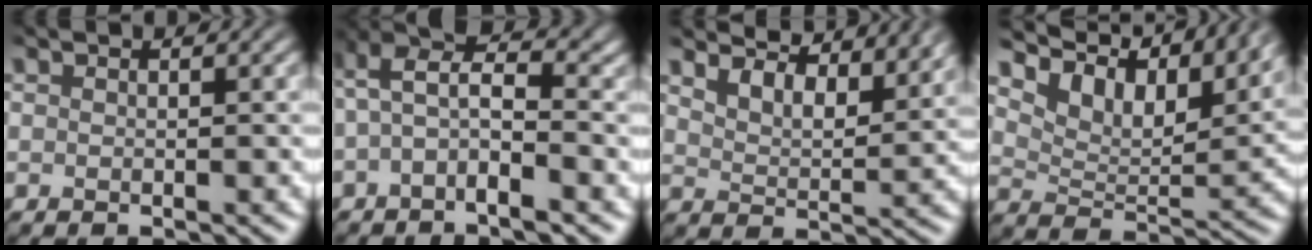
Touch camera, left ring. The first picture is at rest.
{"total": 5.0, "force": [-0.3, 2.1, 4.5], "torque": [-0.085, 0.018, -0.015]}
{"total": 6.8, "force": [6.1, 1.7, 2.5], "torque": [-0.049, -0.001, 0.083]}
{"total": 9.0, "force": [7.1, 3.2, 4.4], "torque": [-0.079, 0.008, 0.120]}